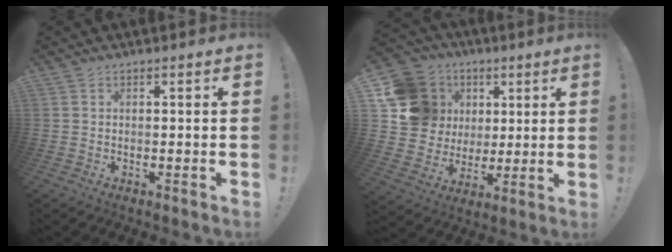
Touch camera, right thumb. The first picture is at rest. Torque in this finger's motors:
{"motor_torque": [1.13, 2.17, 0.33, -0.01, 0.01]}